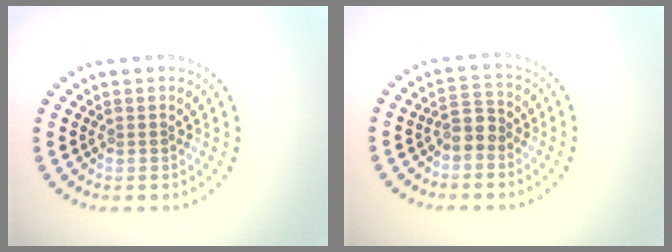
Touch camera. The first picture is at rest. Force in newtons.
{"total": 2.3, "press": 2.1, "slide": 1.1}